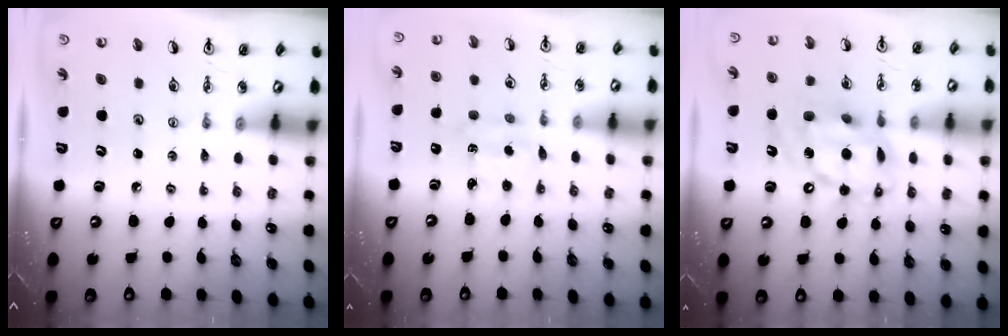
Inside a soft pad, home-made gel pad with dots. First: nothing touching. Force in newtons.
{"total": 2.2, "press": 2.1, "slide": 0.5}
{"total": 15.2, "press": 15.1, "slide": 1.4}